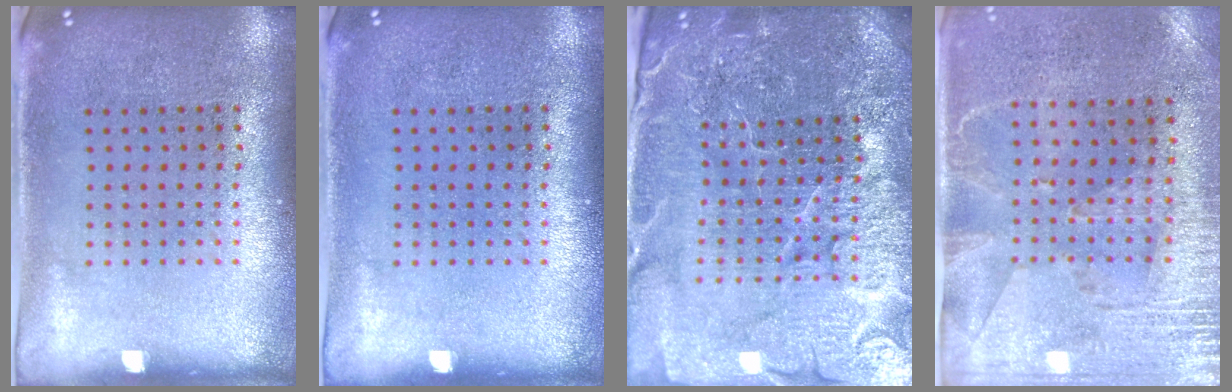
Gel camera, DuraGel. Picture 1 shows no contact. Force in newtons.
{"total": 0.0}
{"total": 5.7, "press": 5.2, "slide": 2.3}
{"total": 2.8, "press": 2.4, "slide": 1.5}